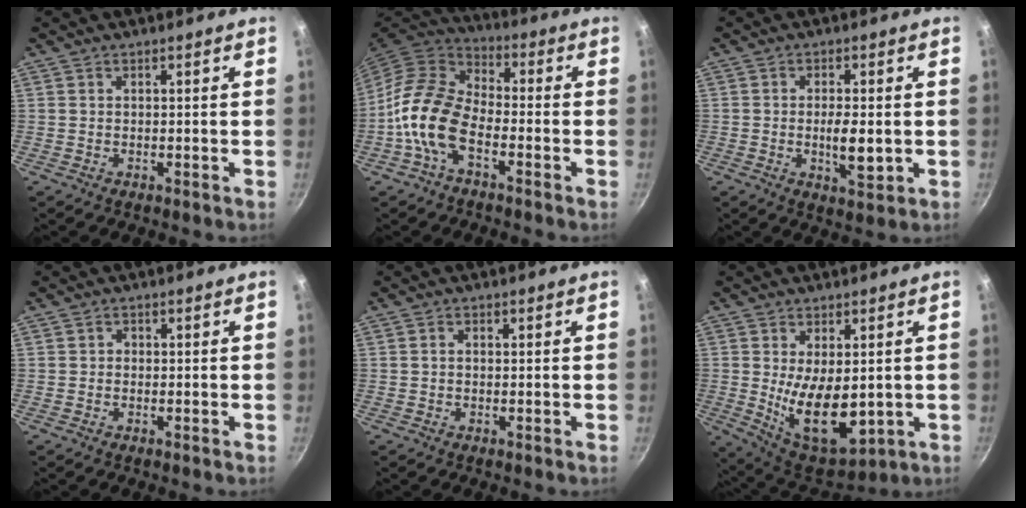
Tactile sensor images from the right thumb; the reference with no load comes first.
{"total": 12.7, "force": [-4.6, 7.2, 9.4], "torque": [-0.164, 0.046, -0.105]}
{"total": 5.8, "force": [-0.7, 2.3, 5.3], "torque": [-0.089, -0.002, -0.008]}
{"total": 0.8, "force": [-0.2, 0.7, 0.2], "torque": [-0.001, 0.003, -0.005]}
{"total": 1.0, "force": [0.1, 0.7, 0.6], "torque": [-0.011, 0.005, 0.000]}
{"total": 14.4, "force": [-0.5, 7.6, 12.1], "torque": [-0.176, -0.026, 0.016]}